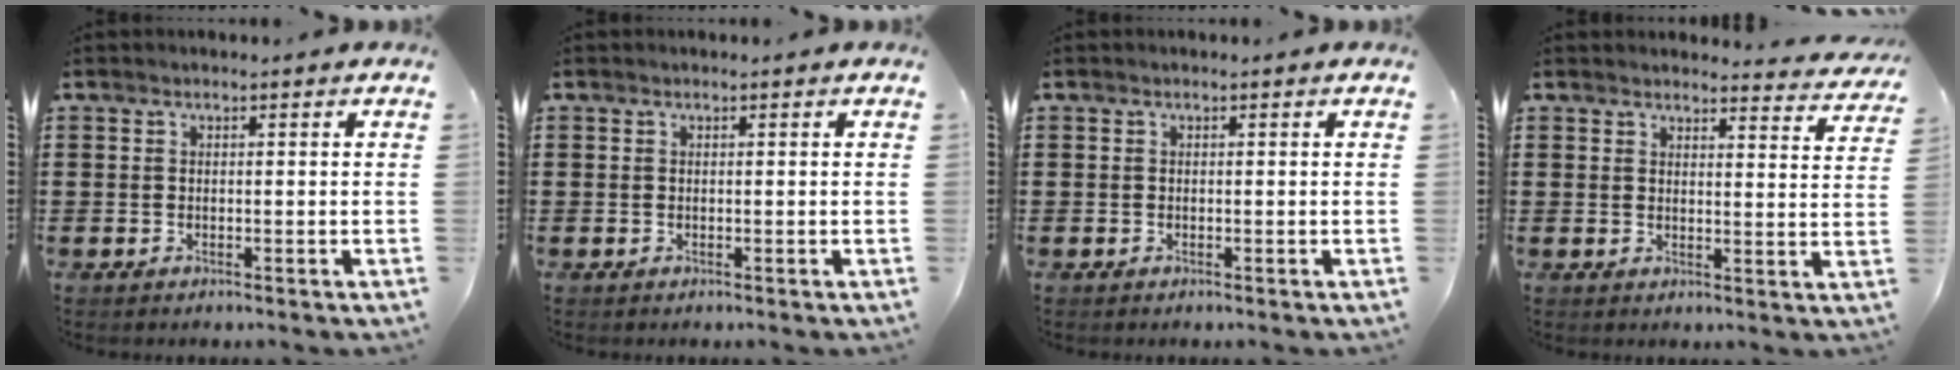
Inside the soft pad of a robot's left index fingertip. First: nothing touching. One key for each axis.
{"total": 0.0}
{"total": 0.0}
{"total": 3.1, "fx": 3.0, "fy": 0.4, "fz": 0.5, "tx": -0.013, "ty": -0.016, "tz": 0.053}